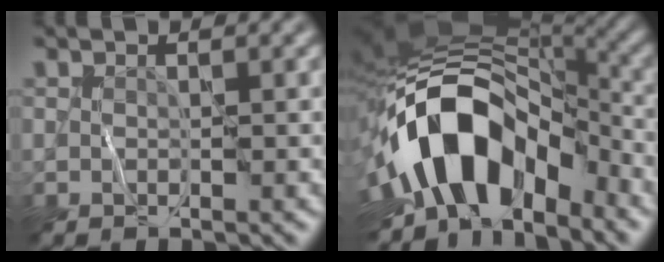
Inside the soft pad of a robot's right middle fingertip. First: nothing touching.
{"total": 13.6, "force": [-5.0, 8.0, 9.8], "torque": [-0.163, 0.011, -0.093]}